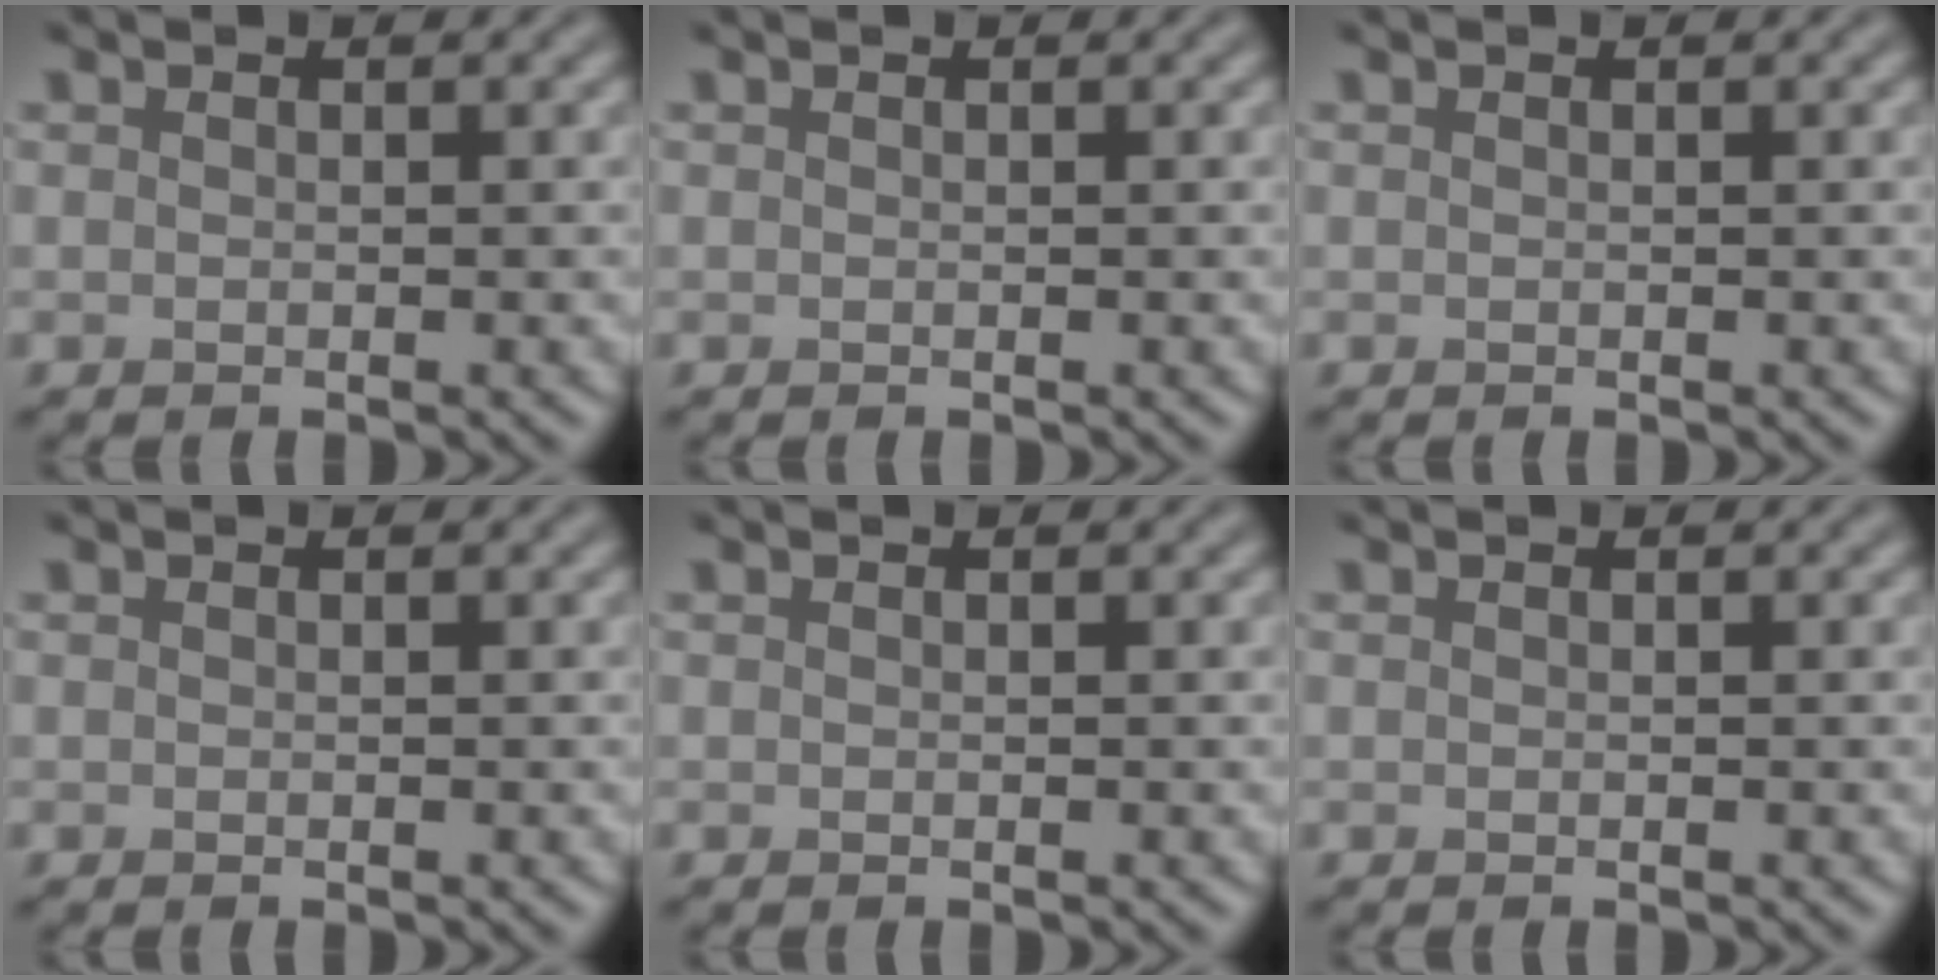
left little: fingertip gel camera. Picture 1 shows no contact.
{"total": 0.0}
{"total": 0.0}
{"total": 0.0}
{"total": 0.0}
{"total": 0.0}